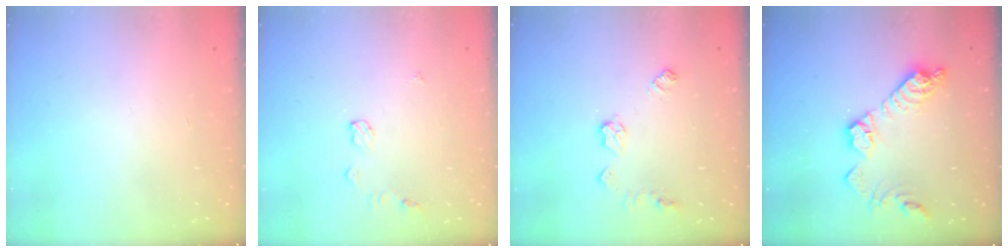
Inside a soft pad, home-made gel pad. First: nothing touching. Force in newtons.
{"total": 5.6, "press": 5.5, "slide": 0.6}
{"total": 7.8, "press": 7.8, "slide": 0.5}
{"total": 13.8, "press": 13.8, "slide": 0.7}